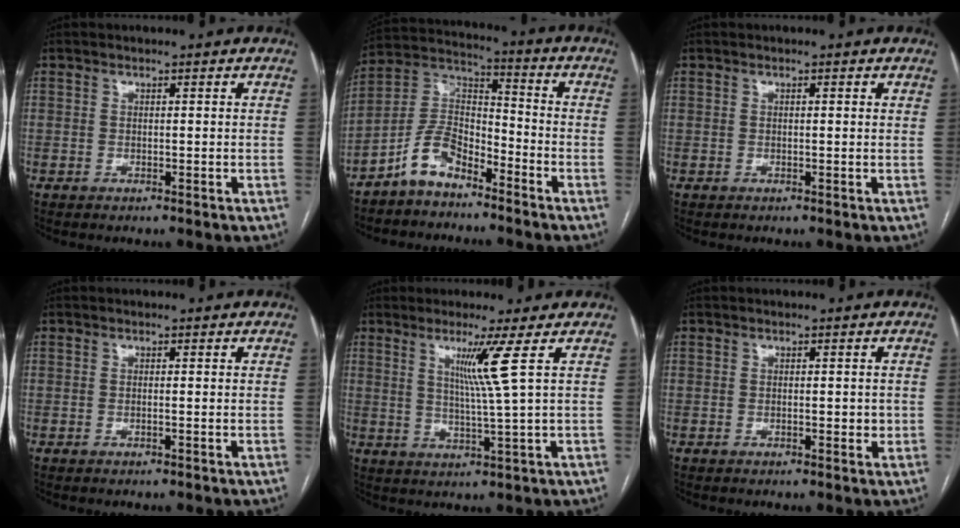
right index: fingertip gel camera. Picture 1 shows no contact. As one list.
[{"total": 8.4, "force": [-5.9, 3.8, 4.7], "torque": [-0.103, 0.024, -0.118]}, {"total": 0.6, "force": [0.3, 0.1, 0.6], "torque": [-0.011, 0.002, 0.001]}, {"total": 0.0}, {"total": 5.8, "force": [2.3, -2.4, 4.7], "torque": [-0.091, -0.018, 0.048]}, {"total": 1.5, "force": [-0.1, 0.7, 1.3], "torque": [-0.018, 0.000, 0.000]}]